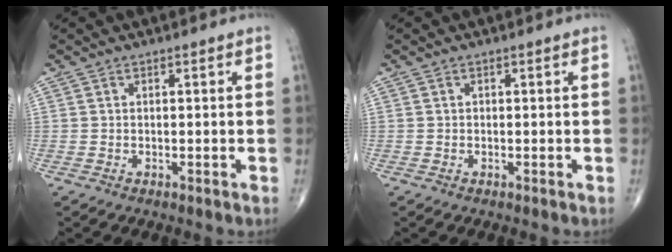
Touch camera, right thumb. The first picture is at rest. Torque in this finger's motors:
{"motor_torque": [0.39, -0.58, 0.15, 0.03, -0.01]}